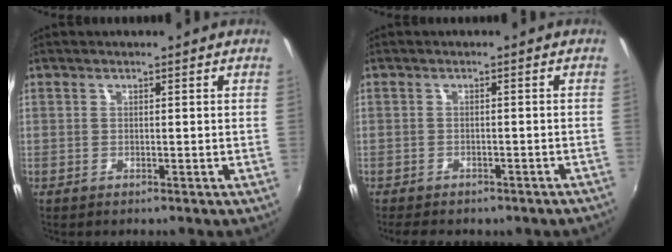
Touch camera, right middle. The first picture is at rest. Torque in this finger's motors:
{"motor_torque": [1.13, -1.00, 0.14, 0.06]}